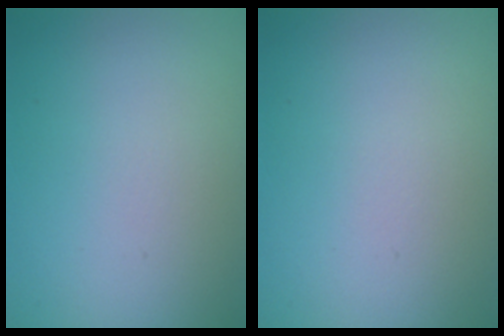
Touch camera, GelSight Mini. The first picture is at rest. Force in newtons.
{"total": 0.0}